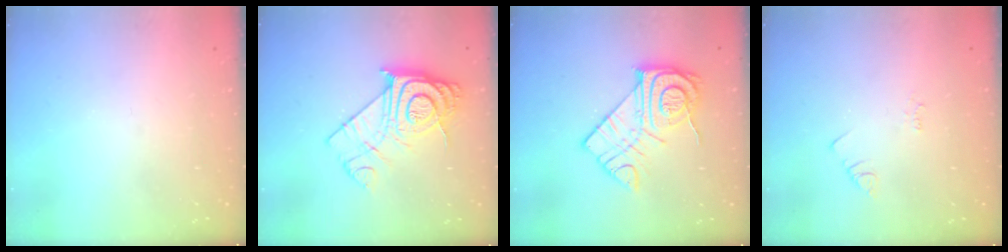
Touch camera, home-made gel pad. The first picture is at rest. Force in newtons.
{"total": 14.6, "press": 14.5, "slide": 0.9}
{"total": 14.9, "press": 14.8, "slide": 1.2}
{"total": 2.2, "press": 2.1, "slide": 0.4}